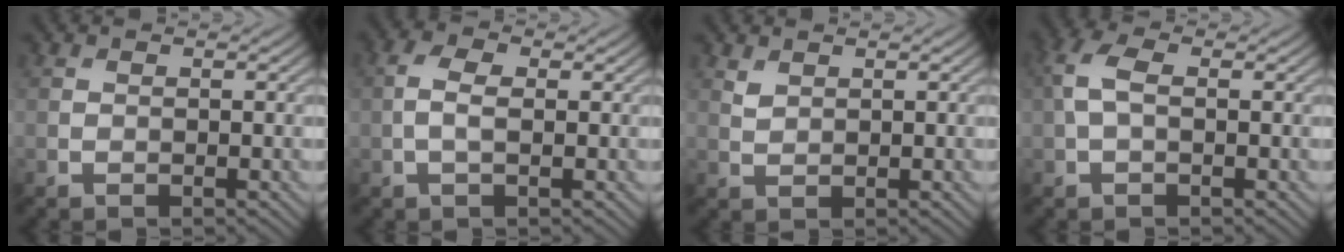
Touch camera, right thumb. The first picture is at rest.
{"total": 3.0, "force": [-0.1, 1.5, 2.6], "torque": [-0.063, 0.005, -0.009]}
{"total": 1.3, "force": [1.0, 0.6, 0.5], "torque": [-0.017, -0.002, 0.025]}
{"total": 3.8, "force": [0.4, 2.0, 3.3], "torque": [-0.084, 0.012, 0.001]}